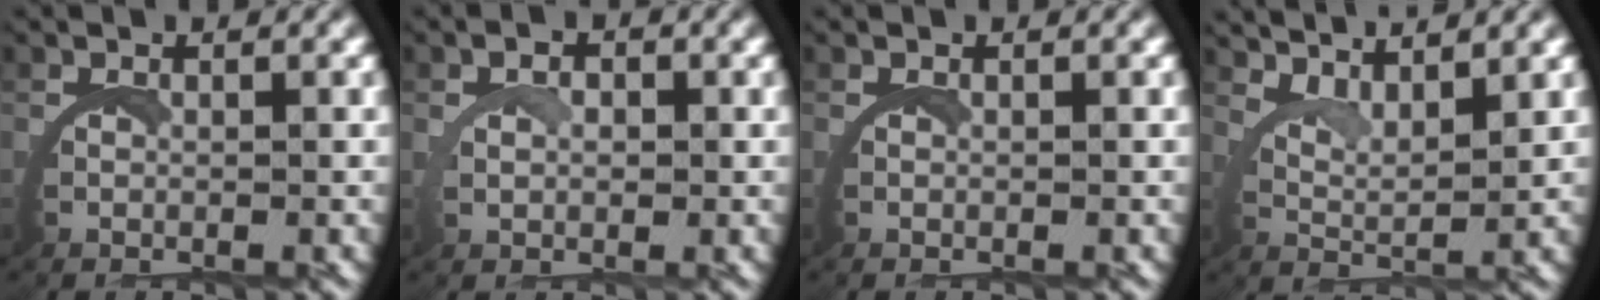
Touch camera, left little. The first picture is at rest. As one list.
[{"total": 1.4, "force": [0.8, 0.5, 0.9], "torque": [-0.023, -0.004, 0.016]}, {"total": 0.0}, {"total": 4.9, "force": [4.3, 1.0, 2.1], "torque": [-0.052, -0.002, 0.068]}]